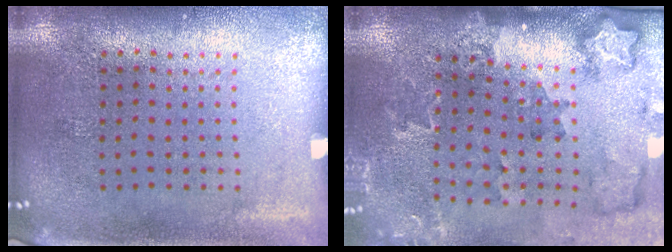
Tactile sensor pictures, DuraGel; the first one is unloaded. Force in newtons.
{"total": 2.0, "press": 1.9, "slide": 0.4}